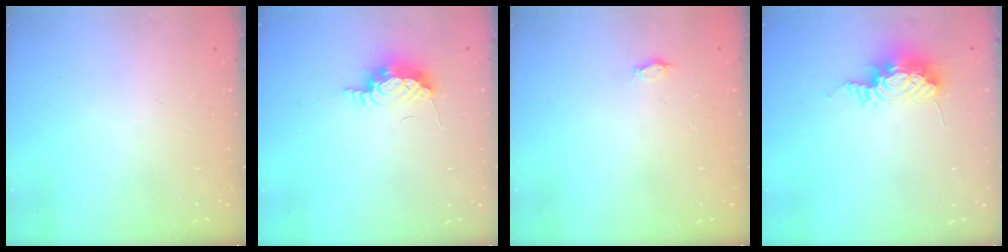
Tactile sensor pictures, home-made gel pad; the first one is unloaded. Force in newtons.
{"total": 7.6, "press": 7.4, "slide": 1.6}
{"total": 2.7, "press": 2.5, "slide": 1.1}
{"total": 8.6, "press": 8.5, "slide": 0.7}